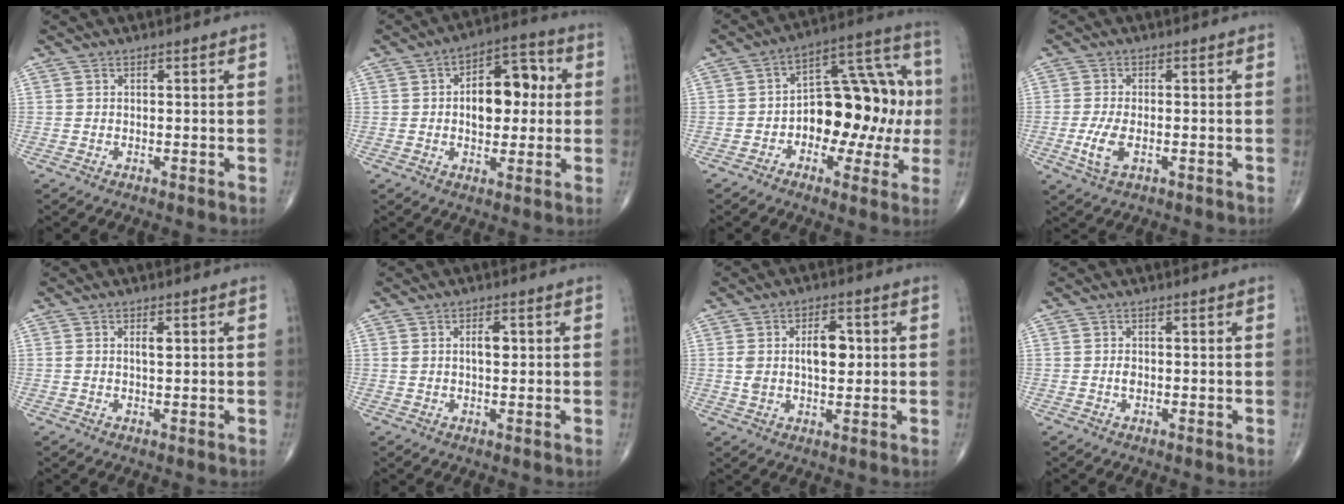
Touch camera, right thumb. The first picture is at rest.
{"total": 12.0, "force": [1.2, 7.0, 9.6], "torque": [-0.107, 0.020, 0.012]}
{"total": 18.2, "force": [-1.6, 10.9, 14.5], "torque": [-0.154, 0.053, -0.025]}
{"total": 5.1, "force": [-1.4, 2.4, 4.3], "torque": [-0.097, -0.003, -0.024]}
{"total": 1.7, "force": [0.5, 0.7, 1.5], "torque": [-0.027, 0.000, 0.007]}
{"total": 3.0, "force": [0.6, 1.4, 2.6], "torque": [-0.040, 0.001, 0.010]}
{"total": 7.8, "force": [1.2, 4.1, 6.4], "torque": [-0.096, 0.005, 0.021]}
{"total": 1.2, "force": [-0.2, 0.8, 0.9], "torque": [-0.013, 0.001, -0.002]}